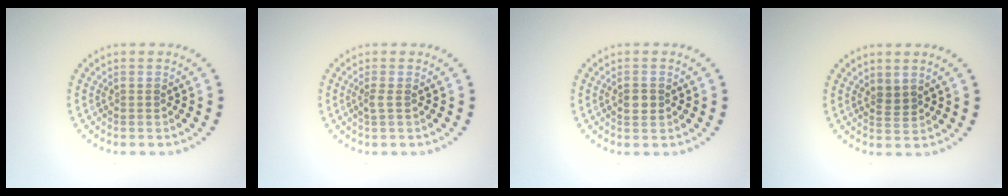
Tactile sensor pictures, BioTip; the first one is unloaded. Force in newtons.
{"total": 0.9, "press": 0.6, "slide": 0.6}
{"total": 1.3, "press": 1.3, "slide": 0.2}
{"total": 1.3, "press": 1.0, "slide": 0.8}